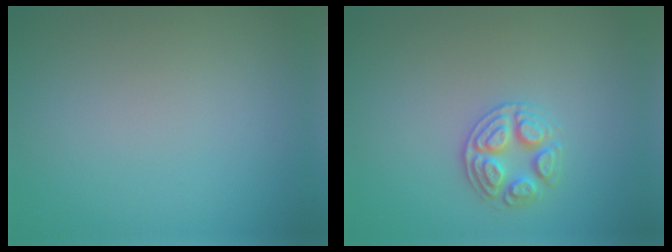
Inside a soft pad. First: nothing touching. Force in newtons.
{"total": 2.7, "press": 2.6, "slide": 0.4}